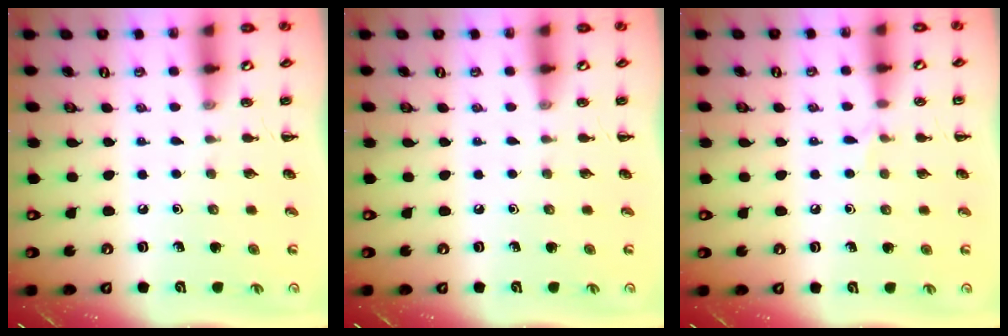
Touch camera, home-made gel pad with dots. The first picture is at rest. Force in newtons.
{"total": 0.0}
{"total": 3.8, "press": 3.6, "slide": 1.3}